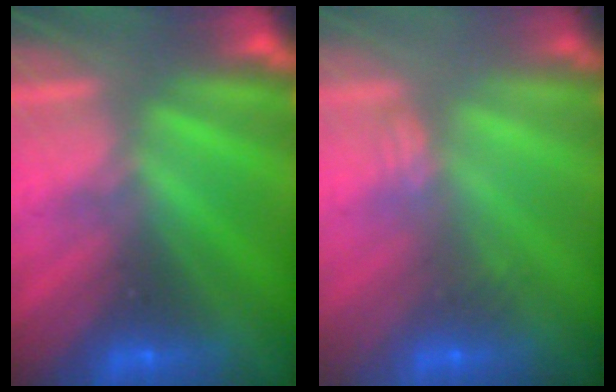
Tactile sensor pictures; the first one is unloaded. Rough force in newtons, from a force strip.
{"total": 2.4}